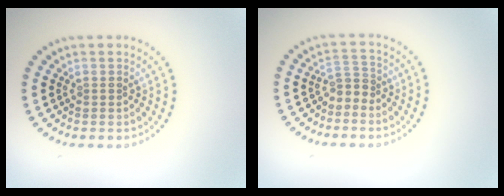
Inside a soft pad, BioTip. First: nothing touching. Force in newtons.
{"total": 1.6, "press": 1.1, "slide": 1.2}